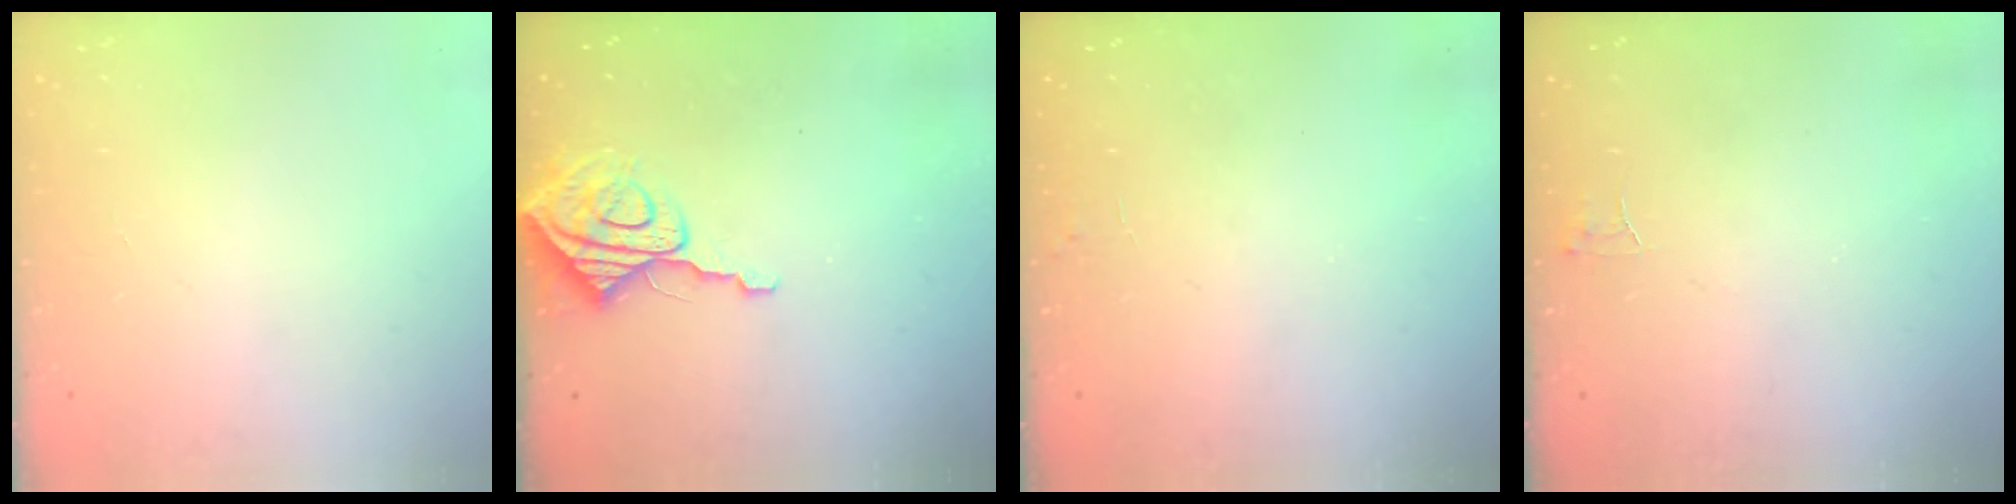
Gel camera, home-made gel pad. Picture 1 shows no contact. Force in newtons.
{"total": 8.1, "press": 8.1, "slide": 0.6}
{"total": 1.7, "press": 1.7, "slide": 0.1}
{"total": 2.8, "press": 2.8, "slide": 0.2}